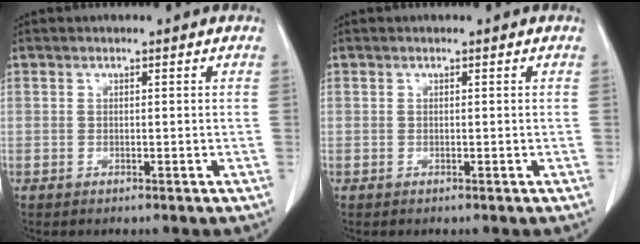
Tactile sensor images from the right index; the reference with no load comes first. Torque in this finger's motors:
{"motor_torque": [0.00, 0.00, 0.00, 0.00]}